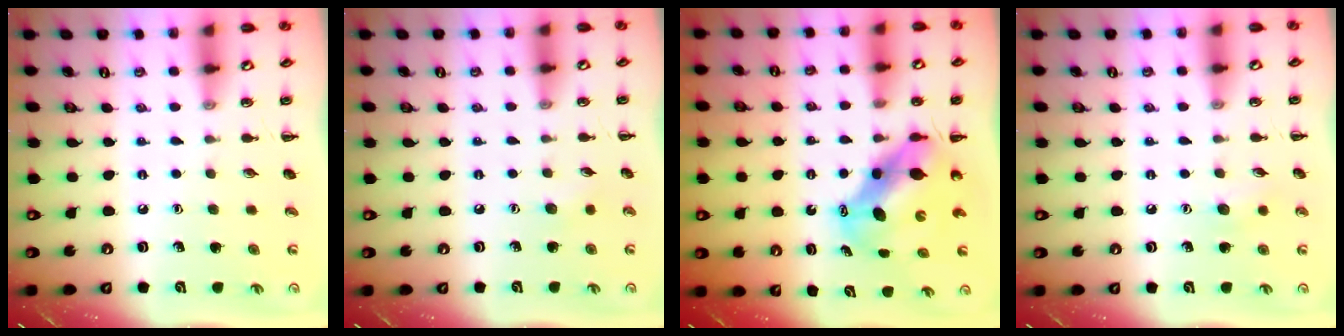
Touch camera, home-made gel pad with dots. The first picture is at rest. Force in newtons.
{"total": 4.4, "press": 4.2, "slide": 1.2}
{"total": 8.4, "press": 8.1, "slide": 2.2}
{"total": 5.7, "press": 5.5, "slide": 1.4}